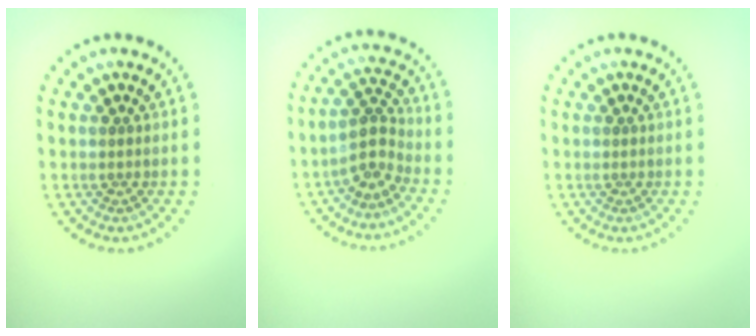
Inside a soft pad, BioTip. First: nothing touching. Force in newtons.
{"total": 2.8, "press": 2.0, "slide": 1.9}
{"total": 0.0}